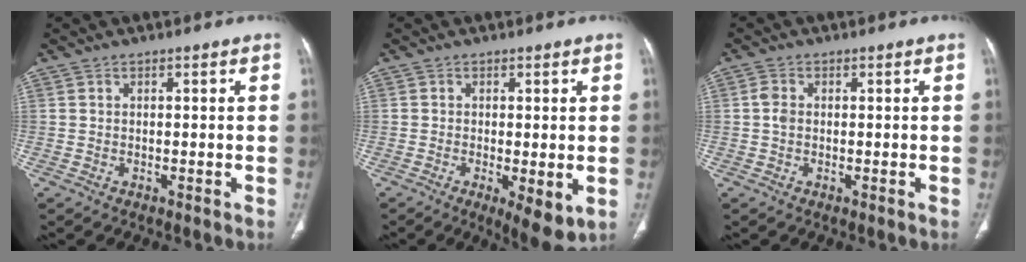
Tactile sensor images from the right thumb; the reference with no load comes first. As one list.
[{"total": 6.7, "force": [-1.7, 2.2, 6.1], "torque": [-0.096, -0.021, -0.024]}, {"total": 2.0, "force": [0.0, 1.4, 1.4], "torque": [-0.031, 0.001, -0.004]}]